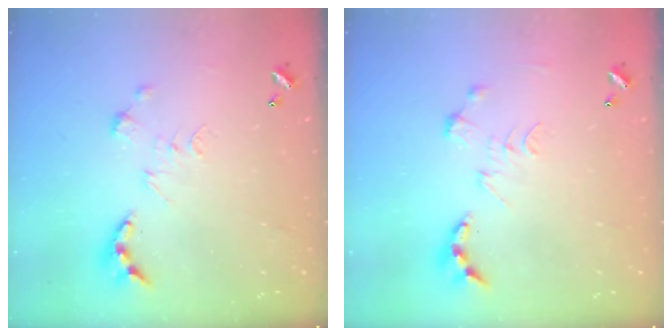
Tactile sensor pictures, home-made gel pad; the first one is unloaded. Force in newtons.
{"total": 0.0}